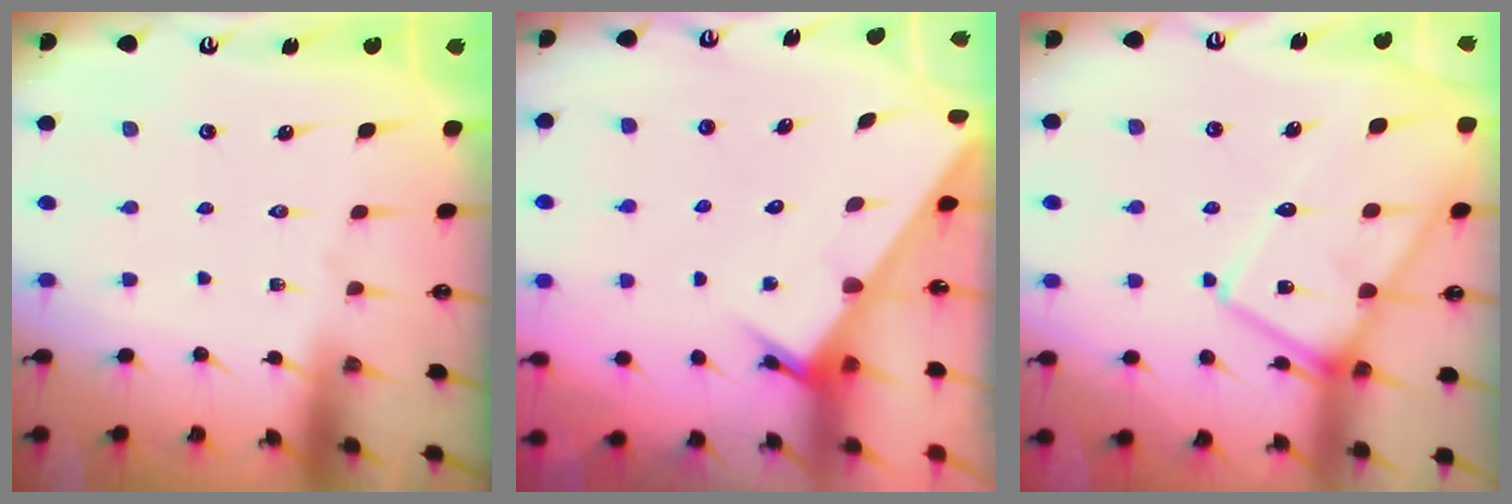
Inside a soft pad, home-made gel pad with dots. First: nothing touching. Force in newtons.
{"total": 3.3, "press": 3.3, "slide": 0.0}
{"total": 13.9, "press": 13.8, "slide": 1.3}